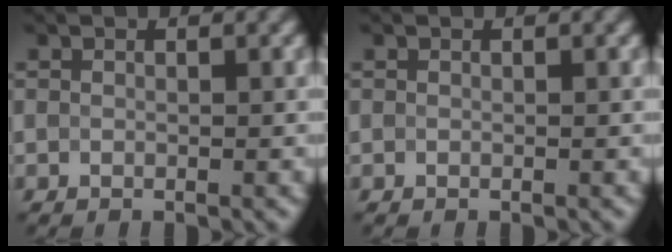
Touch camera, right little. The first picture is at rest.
{"total": 0.0}